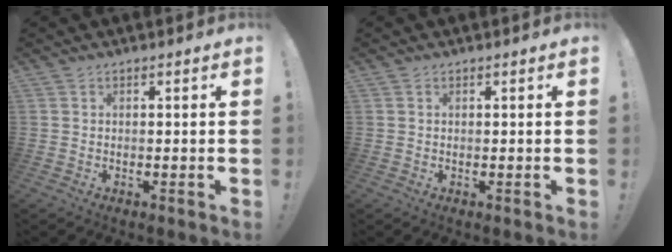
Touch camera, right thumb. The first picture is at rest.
{"total": 0.0}